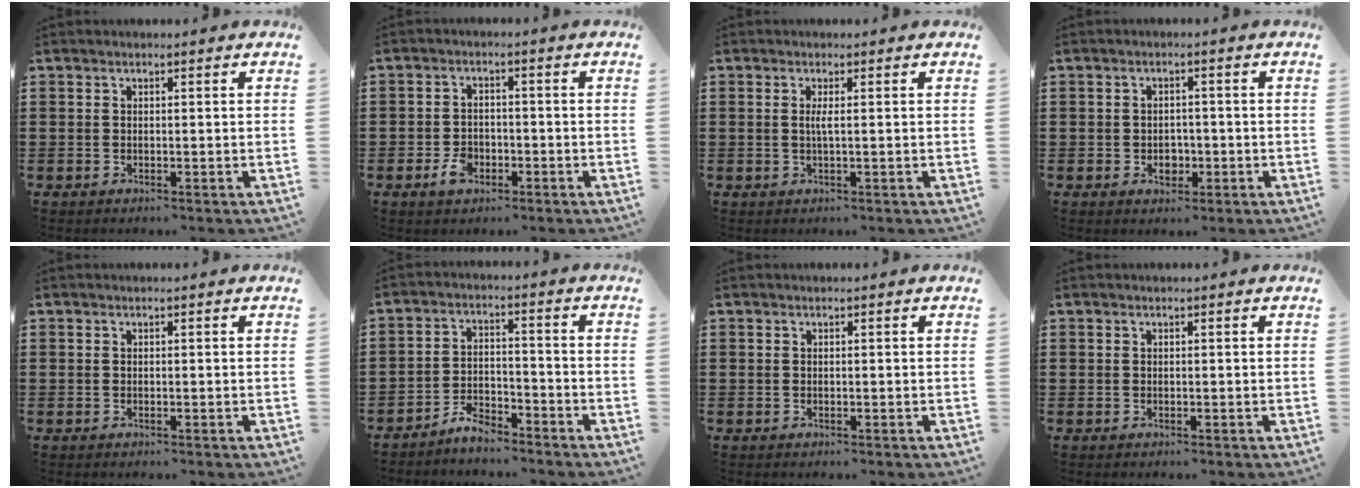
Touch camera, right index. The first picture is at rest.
{"total": 3.5, "force": [-1.6, 2.3, 2.1], "torque": [-0.055, -0.002, -0.034]}
{"total": 1.7, "force": [0.1, 0.0, 1.7], "torque": [-0.034, -0.003, 0.000]}
{"total": 2.4, "force": [-0.7, 1.9, 1.3], "torque": [-0.021, -0.002, -0.017]}
{"total": 0.0}
{"total": 4.3, "force": [-4.1, 1.0, 0.8], "torque": [-0.017, 0.014, -0.082]}
{"total": 0.0}
{"total": 0.0}